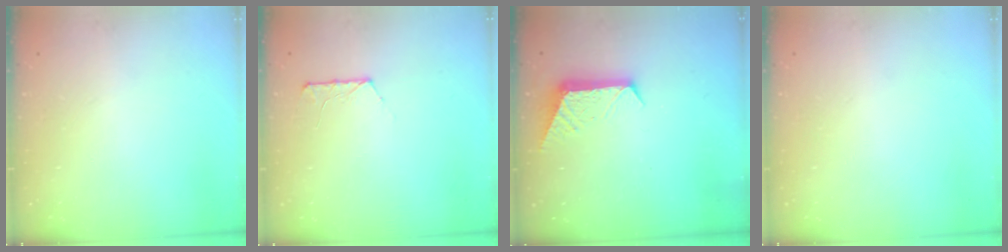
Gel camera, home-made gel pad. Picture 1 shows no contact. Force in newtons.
{"total": 6.5, "press": 6.5, "slide": 0.7}
{"total": 8.9, "press": 8.9, "slide": 0.8}
{"total": 0.0}